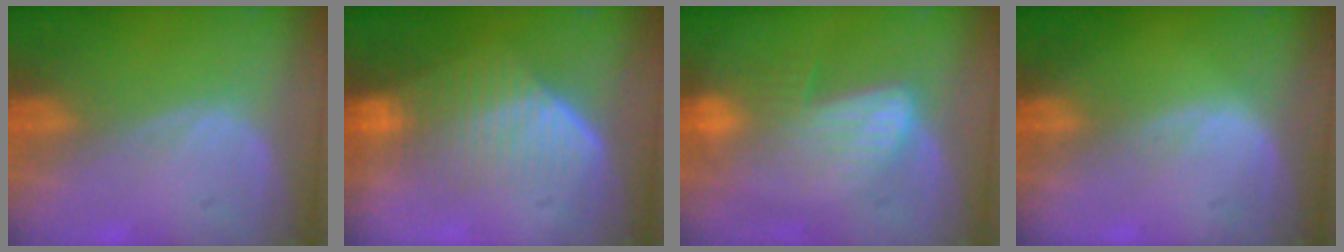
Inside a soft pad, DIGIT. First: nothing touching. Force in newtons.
{"total": 7.0, "press": 6.4, "slide": 3.0}
{"total": 7.0, "press": 5.9, "slide": 3.8}
{"total": 0.6, "press": 0.6, "slide": 0.1}